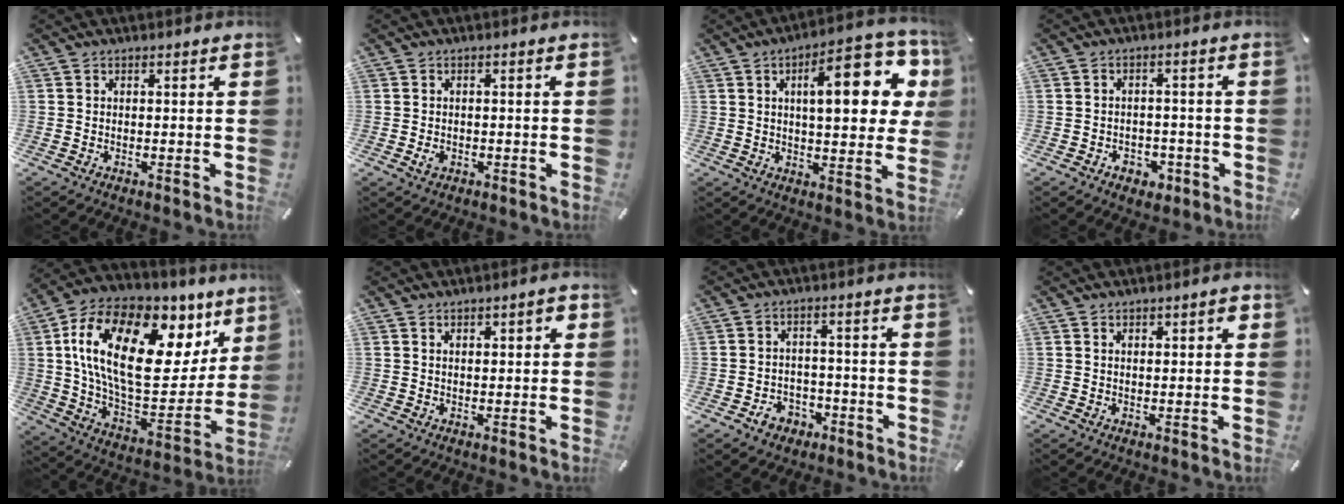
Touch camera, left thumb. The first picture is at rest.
{"total": 1.8, "force": [-0.5, 1.3, 1.2], "torque": [-0.022, 0.002, -0.009]}
{"total": 19.2, "force": [6.3, 7.4, 16.6], "torque": [-0.229, -0.013, 0.092]}
{"total": 3.9, "force": [-1.8, 3.1, 1.5], "torque": [-0.022, 0.008, -0.032]}
{"total": 24.9, "force": [8.9, 13.3, 19.1], "torque": [-0.343, -0.042, 0.154]}
{"total": 2.8, "force": [1.0, 1.3, 2.3], "torque": [-0.038, 0.001, 0.013]}
{"total": 5.5, "force": [-2.7, 4.4, 1.8], "torque": [-0.026, 0.014, -0.048]}
{"total": 2.1, "force": [0.9, 1.0, 1.7], "torque": [-0.025, 0.001, 0.013]}